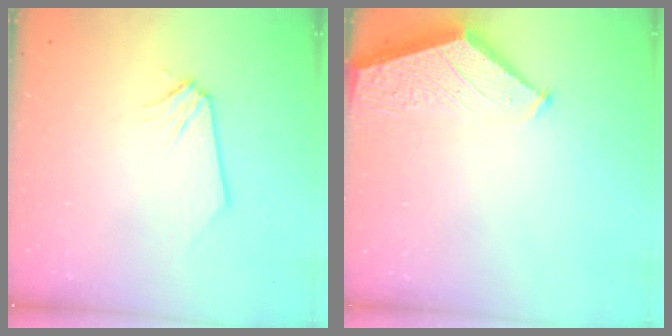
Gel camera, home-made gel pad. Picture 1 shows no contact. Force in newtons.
{"total": 3.1, "press": 3.0, "slide": 0.3}